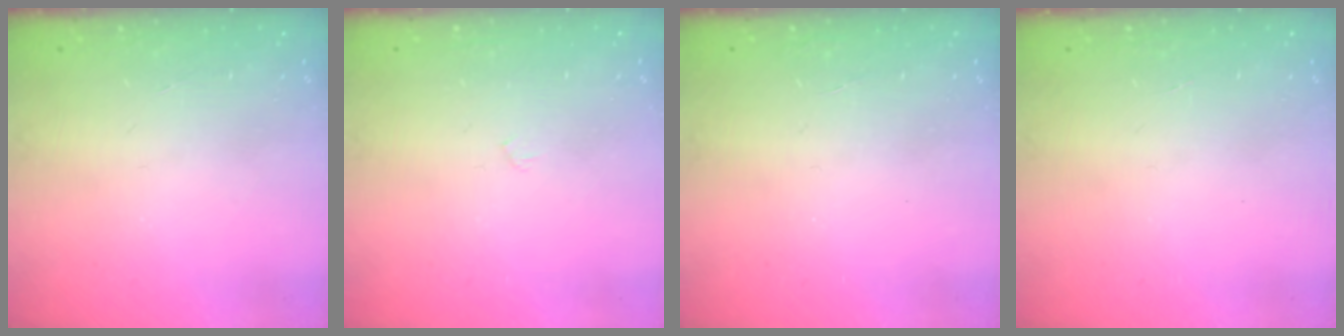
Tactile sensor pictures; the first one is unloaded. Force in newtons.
{"total": 2.8, "press": 2.8, "slide": 0.5}
{"total": 0.0}
{"total": 0.0}